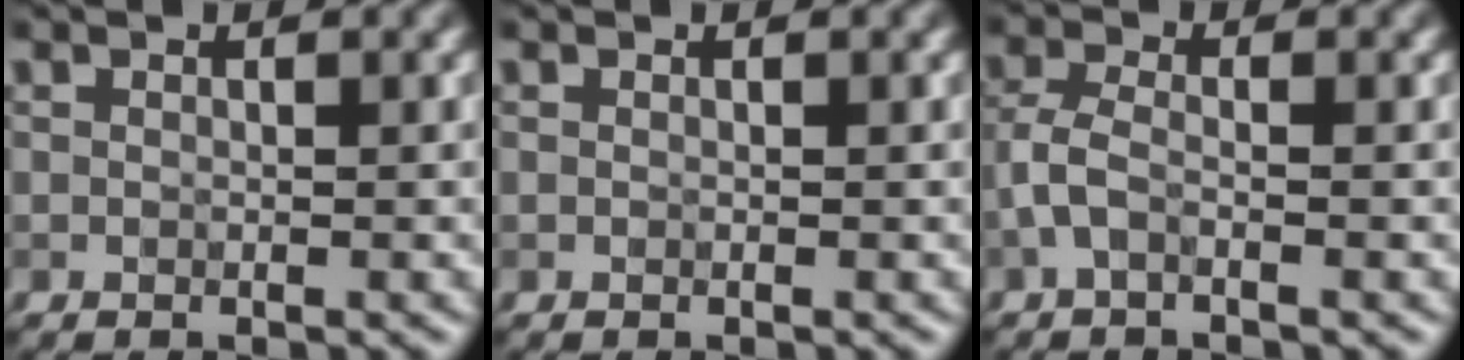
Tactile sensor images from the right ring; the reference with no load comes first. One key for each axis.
{"total": 0.0}
{"total": 2.3, "fx": -1.0, "fy": 0.9, "fz": 1.9, "tx": -0.047, "ty": 0.004, "tz": -0.029}